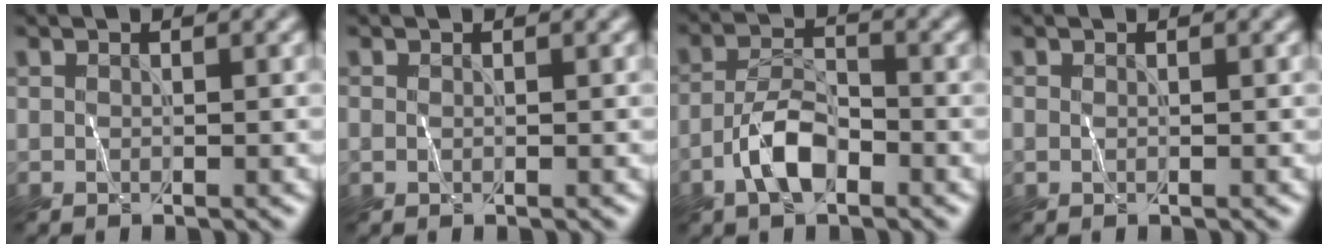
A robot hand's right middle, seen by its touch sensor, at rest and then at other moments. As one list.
[{"total": 0.0}, {"total": 4.3, "force": [-2.2, 1.9, 3.2], "torque": [-0.058, 0.008, -0.049]}, {"total": 0.0}]